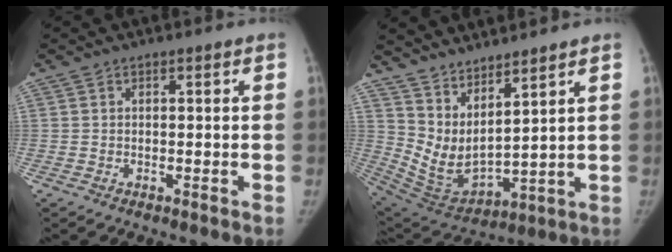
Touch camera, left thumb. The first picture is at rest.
{"total": 11.6, "force": [7.9, 3.2, 7.9], "torque": [-0.138, -0.057, 0.177]}